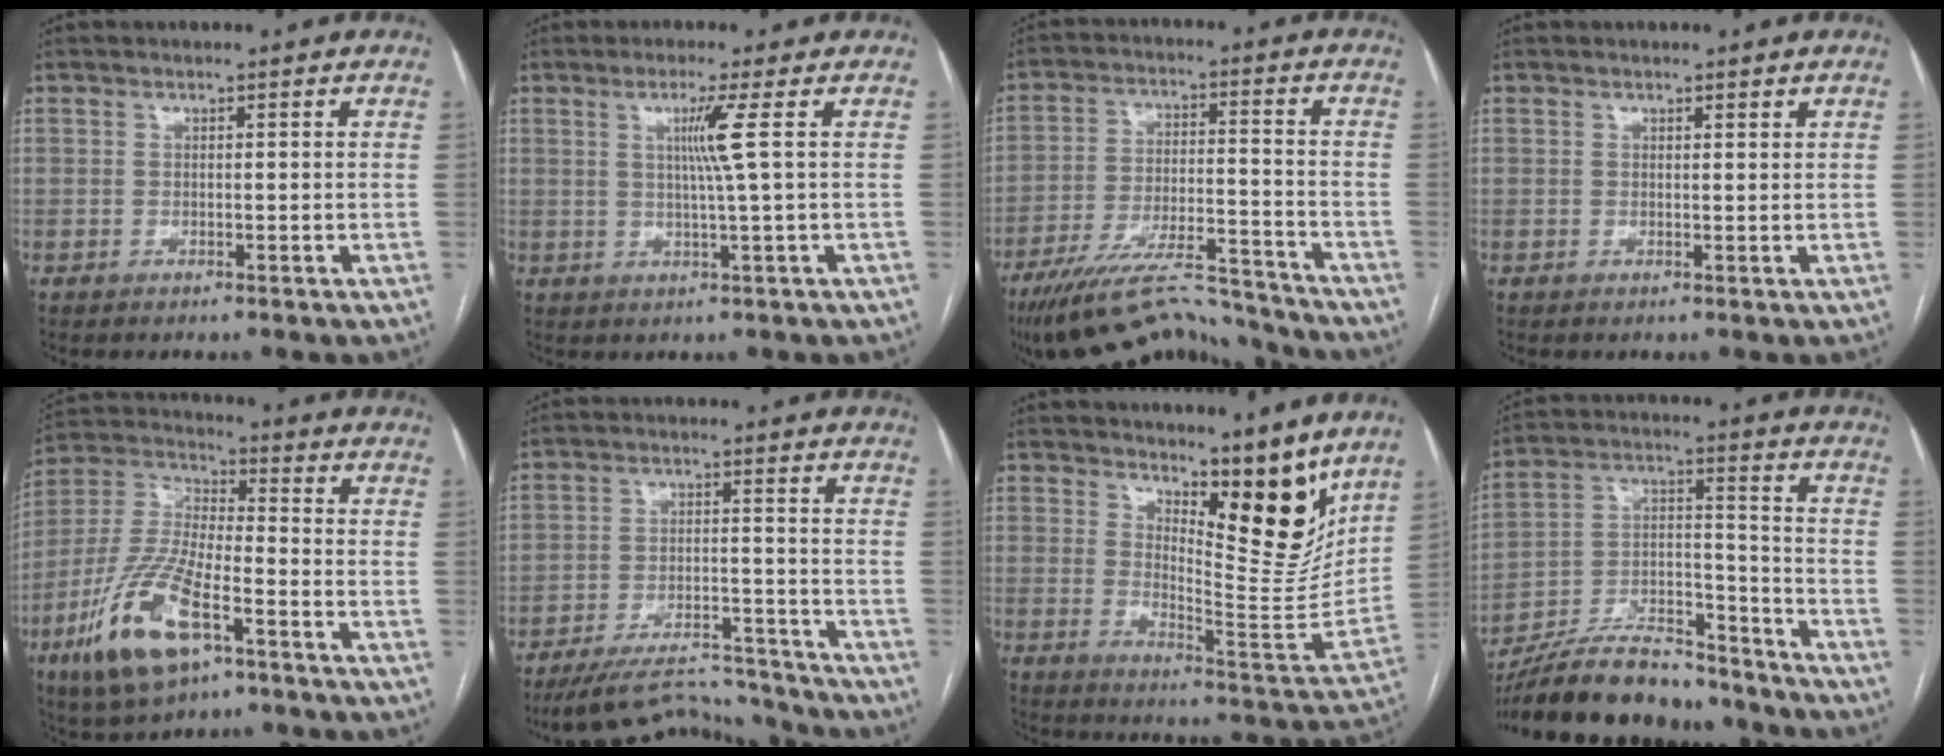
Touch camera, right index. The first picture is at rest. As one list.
[{"total": 4.4, "force": [1.0, -1.6, 4.0], "torque": [-0.077, -0.004, 0.021]}, {"total": 17.4, "force": [-15.9, 2.4, 6.6], "torque": [-0.122, 0.009, -0.259]}, {"total": 0.8, "force": [0.6, 0.1, 0.4], "torque": [-0.007, 0.001, 0.008]}, {"total": 16.1, "force": [-8.0, 4.9, 13.0], "torque": [-0.282, -0.015, -0.146]}, {"total": 13.2, "force": [-12.8, 1.8, 2.6], "torque": [-0.038, 0.018, -0.196]}, {"total": 13.5, "force": [10.0, 3.5, 8.4], "torque": [-0.114, -0.031, 0.155]}, {"total": 21.0, "force": [-18.6, 5.1, 8.3], "torque": [-0.165, 0.014, -0.310]}]